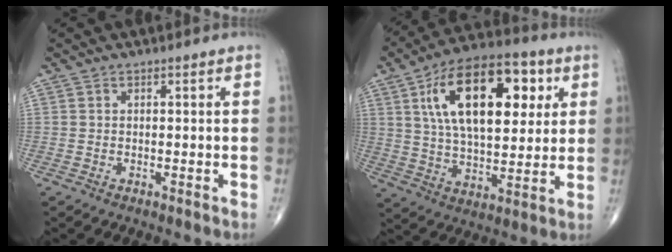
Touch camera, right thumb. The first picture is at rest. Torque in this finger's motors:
{"motor_torque": [-0.81, 1.98, 1.94, 0.83, 0.46]}